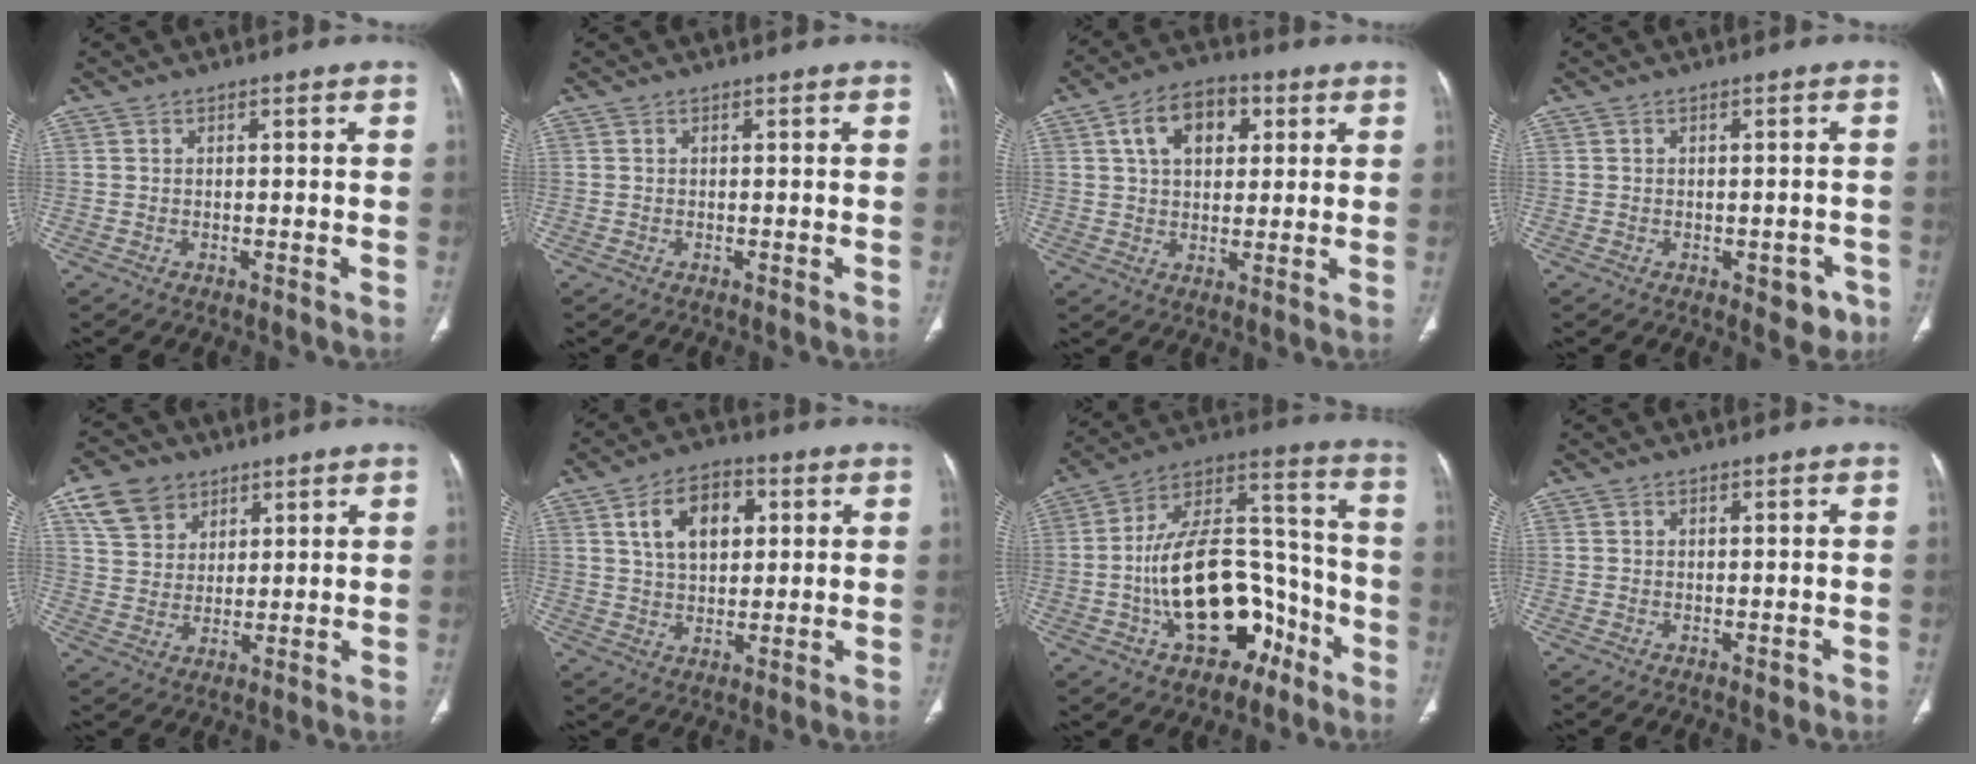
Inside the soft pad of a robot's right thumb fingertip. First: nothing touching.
{"total": 0.0}
{"total": 10.7, "force": [3.7, 6.9, 7.3], "torque": [-0.094, 0.005, 0.055]}
{"total": 4.1, "force": [-1.9, 2.5, 2.6], "torque": [-0.007, 0.009, -0.019]}
{"total": 9.2, "force": [5.1, 6.9, 3.3], "torque": [-0.042, -0.011, 0.100]}
{"total": 10.5, "force": [3.4, 6.6, 7.4], "torque": [-0.098, -0.002, 0.057]}
{"total": 22.3, "force": [-7.6, 13.2, 16.3], "torque": [-0.241, 0.078, -0.110]}
{"total": 0.7, "force": [-0.2, 0.5, 0.4], "torque": [-0.003, 0.000, -0.001]}